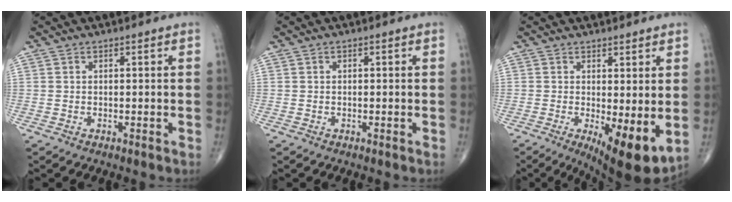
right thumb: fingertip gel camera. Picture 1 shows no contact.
{"total": 0.0}
{"total": 9.9, "force": [-0.8, 3.1, 9.4], "torque": [-0.133, -0.020, -0.002]}